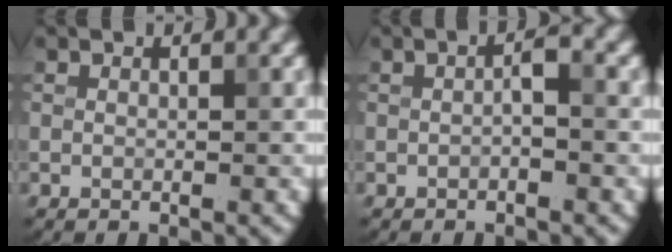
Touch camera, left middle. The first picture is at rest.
{"total": 1.3, "force": [-0.3, 0.4, 1.2], "torque": [-0.024, 0.005, -0.006]}